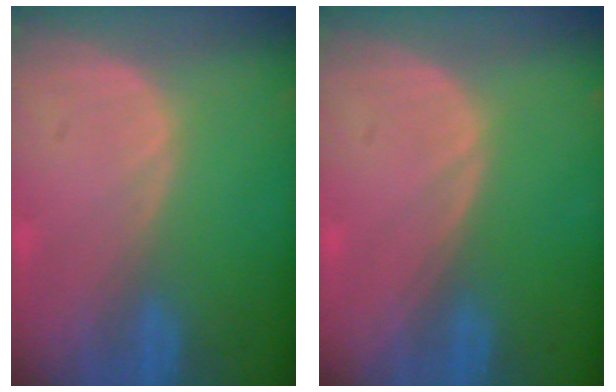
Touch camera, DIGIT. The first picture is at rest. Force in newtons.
{"total": 0.0}